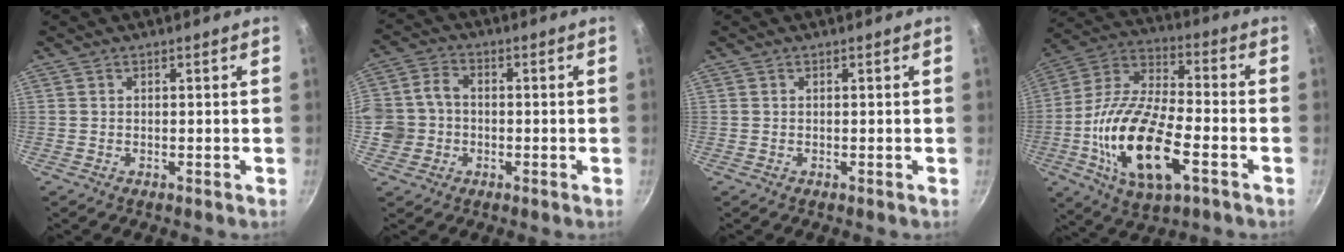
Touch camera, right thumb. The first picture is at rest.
{"total": 7.9, "force": [-1.3, 6.9, 3.6], "torque": [-0.049, 0.020, -0.033]}
{"total": 0.0}
{"total": 21.3, "force": [-6.3, 9.3, 18.1], "torque": [-0.349, 0.022, -0.126]}